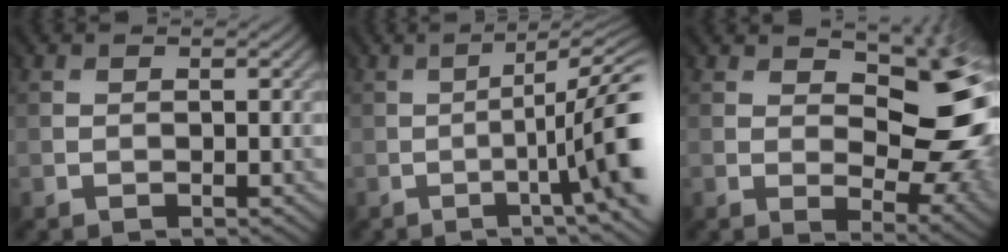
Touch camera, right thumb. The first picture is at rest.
{"total": 11.1, "force": [-1.9, 2.5, 10.7], "torque": [-0.142, -0.005, -0.020]}
{"total": 13.9, "force": [3.0, 7.7, 11.2], "torque": [-0.131, -0.005, 0.058]}